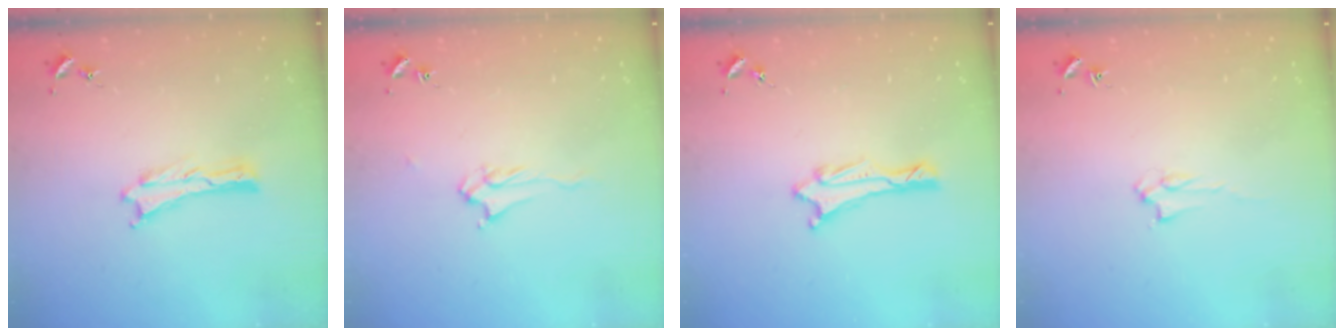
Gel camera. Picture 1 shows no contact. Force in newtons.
{"total": 2.5, "press": 2.4, "slide": 0.4}
{"total": 1.5, "press": 1.5, "slide": 0.2}
{"total": 1.6, "press": 1.6, "slide": 0.2}